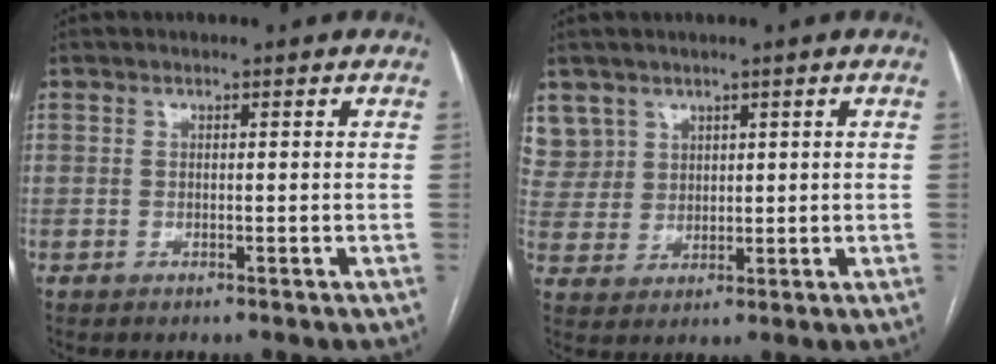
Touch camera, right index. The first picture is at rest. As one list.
[{"total": 6.9, "force": [4.3, 5.4, -0.1], "torque": [0.006, 0.010, 0.094]}]